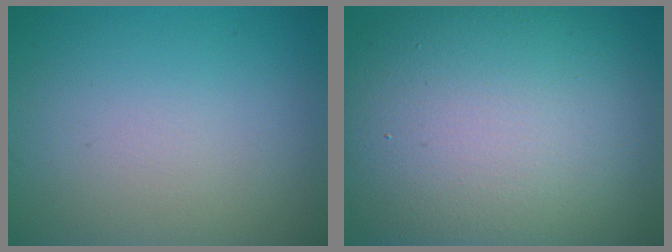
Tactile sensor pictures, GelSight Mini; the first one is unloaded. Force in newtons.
{"total": 16.1, "press": 16.1, "slide": 0.6}